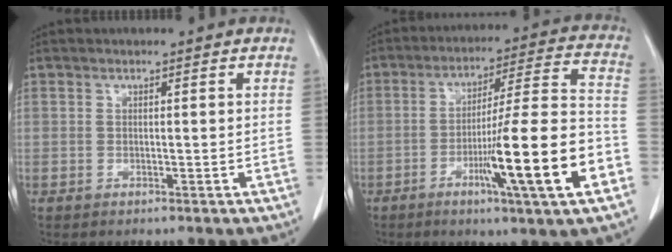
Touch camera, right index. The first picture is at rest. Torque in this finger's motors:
{"motor_torque": [2.09, -0.05, 1.05, 0.21]}